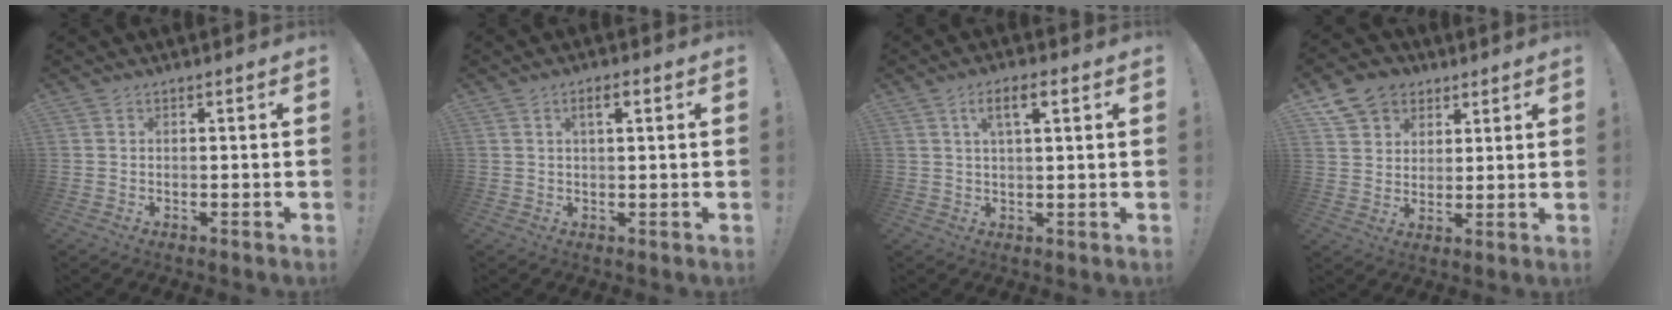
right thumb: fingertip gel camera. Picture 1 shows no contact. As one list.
[{"total": 3.3, "force": [1.4, 0.7, 2.9], "torque": [-0.046, -0.001, 0.018]}, {"total": 5.8, "force": [2.4, 1.6, 5.0], "torque": [-0.079, -0.001, 0.034]}, {"total": 10.8, "force": [6.0, 8.3, 3.4], "torque": [-0.057, -0.027, 0.121]}]